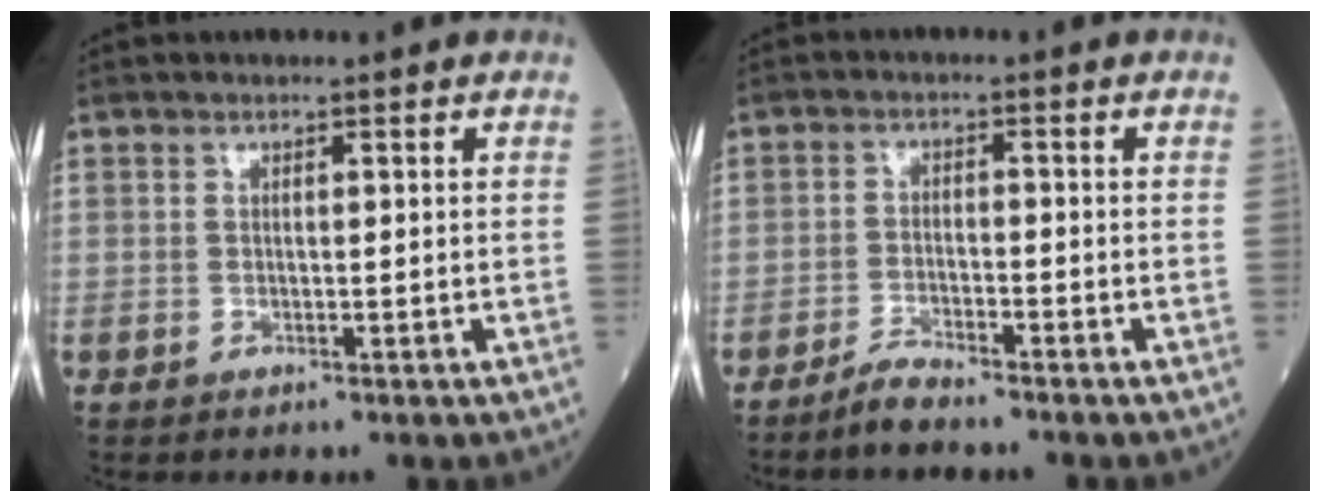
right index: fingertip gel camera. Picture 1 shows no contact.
{"total": 3.3, "force": [-2.9, 0.0, 1.4], "torque": [-0.033, -0.008, -0.058]}